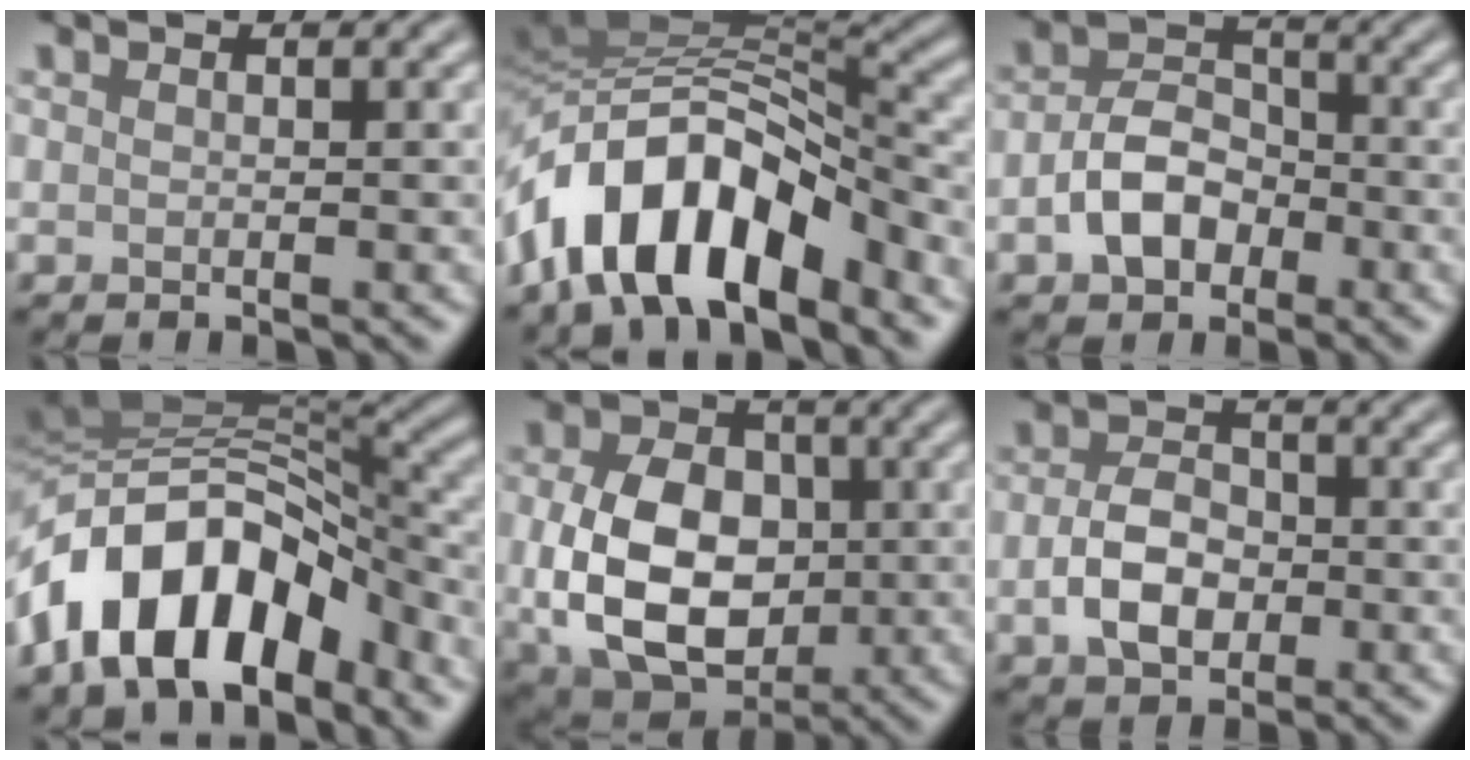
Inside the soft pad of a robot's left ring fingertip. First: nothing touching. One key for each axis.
{"total": 11.1, "fx": -5.9, "fy": 5.1, "fz": 7.9, "tx": -0.121, "ty": 0.016, "tz": -0.113}
{"total": 4.6, "fx": -1.7, "fy": 3.3, "fz": 2.8, "tx": -0.051, "ty": 0.006, "tz": -0.037}
{"total": 12.0, "fx": -5.7, "fy": 6.5, "fz": 8.4, "tx": -0.135, "ty": 0.017, "tz": -0.108}
{"total": 10.7, "fx": -0.5, "fy": 7.7, "fz": 7.4, "tx": -0.149, "ty": -0.012, "tz": -0.006}
{"total": 4.4, "fx": -0.9, "fy": 3.0, "fz": 3.0, "tx": -0.059, "ty": 0.001, "tz": -0.022}